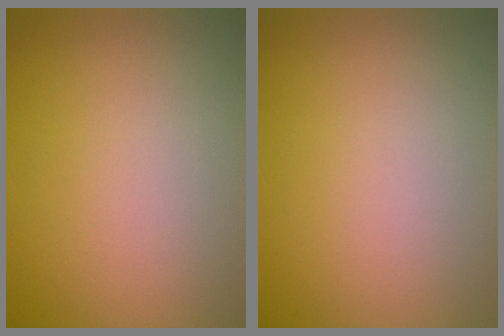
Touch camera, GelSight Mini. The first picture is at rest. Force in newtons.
{"total": 0.0}